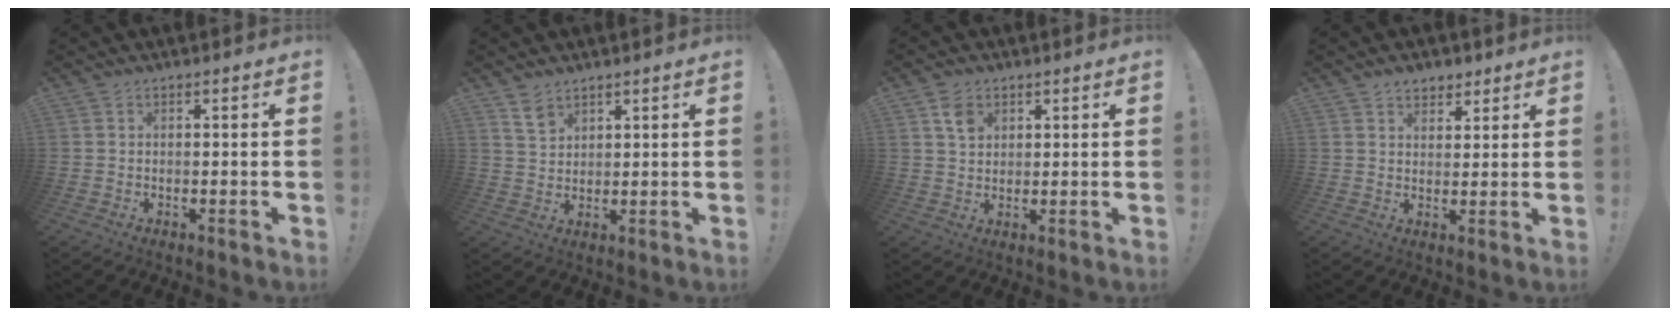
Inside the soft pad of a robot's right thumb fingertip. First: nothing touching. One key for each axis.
{"total": 5.0, "fx": 3.7, "fy": 3.0, "fz": 1.7, "tx": -0.029, "ty": -0.019, "tz": 0.070}
{"total": 4.9, "fx": 2.5, "fy": 3.6, "fz": 2.2, "tx": -0.029, "ty": -0.005, "tz": 0.044}
{"total": 4.6, "fx": 3.3, "fy": 3.0, "fz": 1.1, "tx": -0.005, "ty": -0.017, "tz": 0.058}